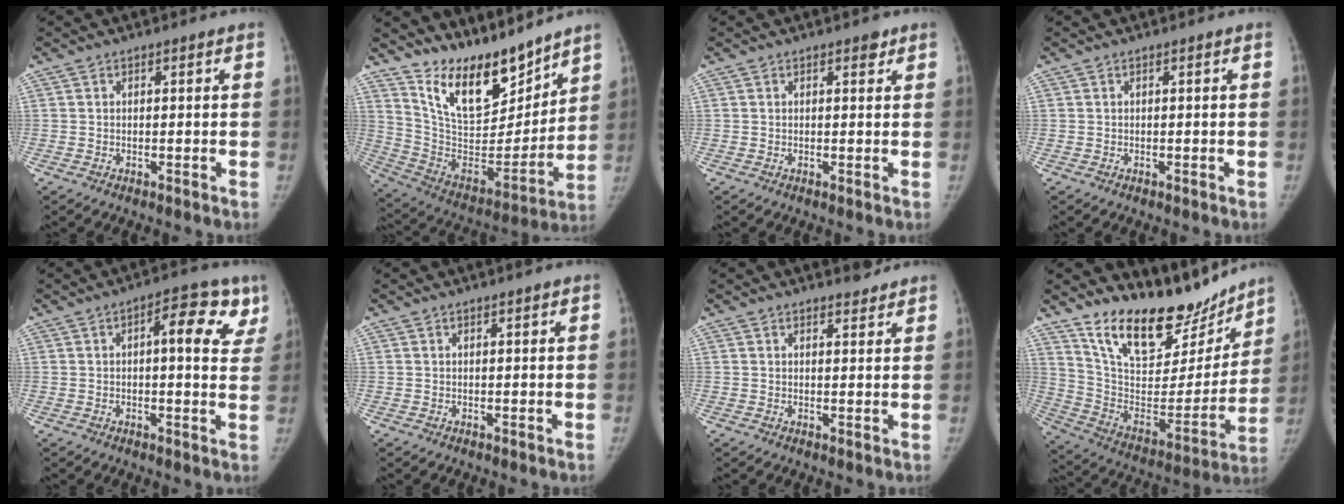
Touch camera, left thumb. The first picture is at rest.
{"total": 19.5, "force": [15.4, 7.5, 9.3], "torque": [-0.103, -0.103, 0.277]}
{"total": 1.4, "force": [1.0, 0.7, 0.8], "torque": [0.000, -0.004, 0.010]}
{"total": 0.0}
{"total": 10.6, "force": [3.9, 4.5, 8.7], "torque": [-0.075, 0.000, 0.039]}
{"total": 0.5, "force": [0.4, -0.1, 0.3], "torque": [-0.003, -0.001, 0.008]}
{"total": 2.3, "force": [2.2, 0.7, 0.5], "torque": [0.008, -0.016, 0.028]}
{"total": 24.1, "force": [19.4, 9.4, 10.8], "torque": [-0.119, -0.109, 0.318]}